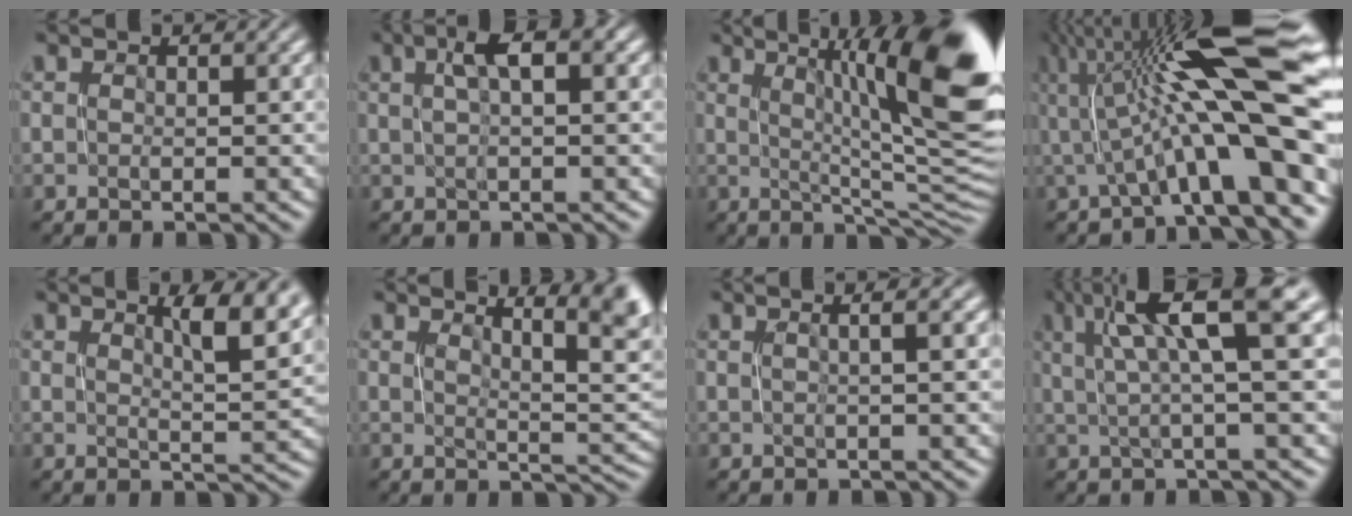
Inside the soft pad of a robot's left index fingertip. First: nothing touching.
{"total": 3.3, "force": [1.0, 0.8, 3.0], "torque": [-0.049, 0.013, 0.015]}
{"total": 13.6, "force": [4.0, 3.2, 12.6], "torque": [-0.162, 0.008, 0.069]}
{"total": 14.7, "force": [2.2, 3.5, 14.1], "torque": [-0.208, 0.017, 0.038]}
{"total": 5.6, "force": [2.5, 1.5, 4.9], "torque": [-0.056, -0.001, 0.039]}
{"total": 6.9, "force": [2.9, 1.9, 5.9], "torque": [-0.061, 0.011, 0.047]}
{"total": 2.9, "force": [0.6, 0.8, 2.7], "torque": [-0.028, 0.011, 0.001]}
{"total": 8.0, "force": [3.1, 1.2, 7.3], "torque": [-0.100, 0.019, 0.049]}